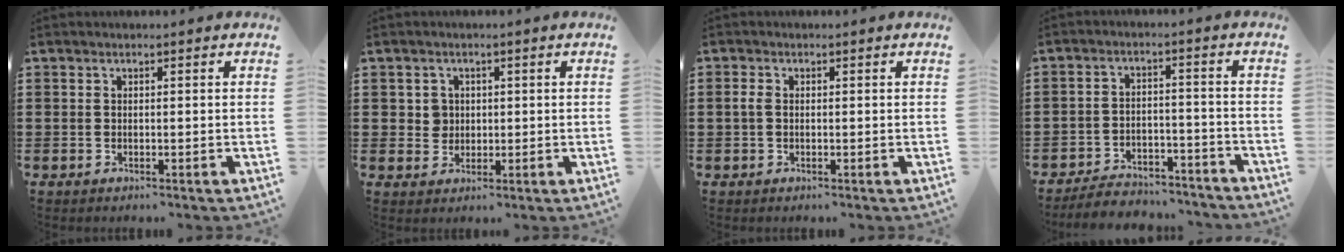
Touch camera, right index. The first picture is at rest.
{"total": 2.5, "force": [0.4, 2.4, 0.6], "torque": [-0.023, 0.009, 0.006]}
{"total": 1.2, "force": [-0.1, 0.8, 0.9], "torque": [-0.027, 0.001, -0.006]}
{"total": 5.0, "force": [-4.9, 0.9, 0.8], "torque": [-0.021, 0.007, -0.100]}